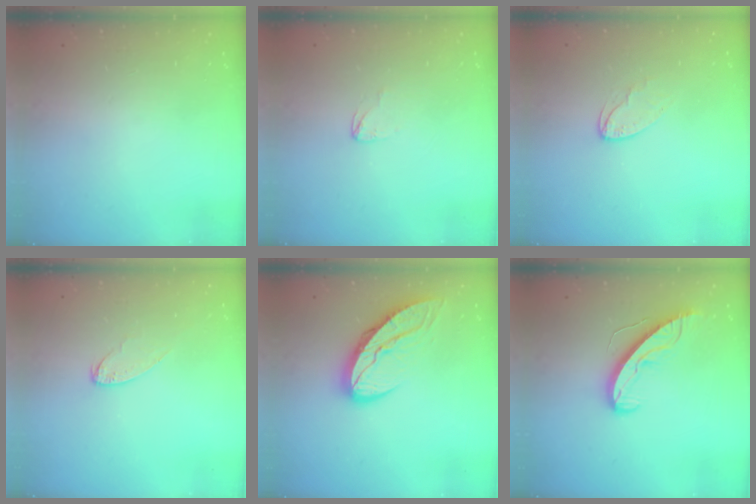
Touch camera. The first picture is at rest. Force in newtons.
{"total": 2.0, "press": 2.0, "slide": 0.1}
{"total": 3.3, "press": 3.3, "slide": 0.2}
{"total": 6.6, "press": 6.5, "slide": 0.4}
{"total": 9.8, "press": 9.7, "slide": 1.1}
{"total": 8.7, "press": 8.7, "slide": 0.9}